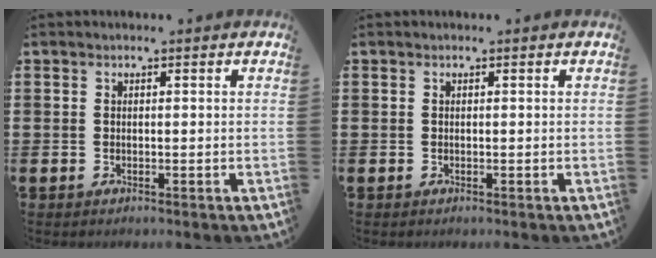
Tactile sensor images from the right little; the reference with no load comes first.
{"total": 0.0}